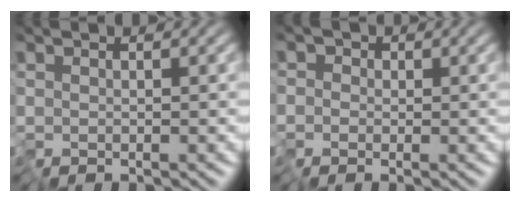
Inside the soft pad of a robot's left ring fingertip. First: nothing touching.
{"total": 1.5, "force": [-0.4, 1.4, 0.3], "torque": [0.016, 0.009, -0.013]}